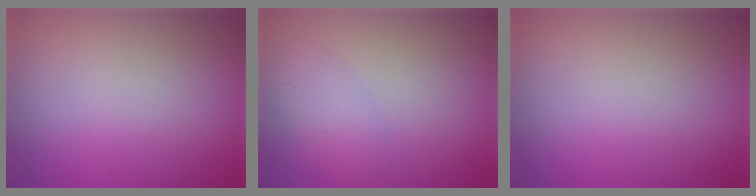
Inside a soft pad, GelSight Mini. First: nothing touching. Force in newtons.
{"total": 2.0, "press": 2.0, "slide": 0.2}
{"total": 0.0}